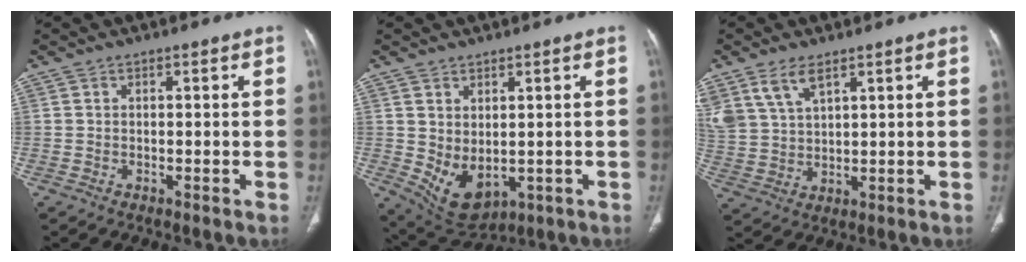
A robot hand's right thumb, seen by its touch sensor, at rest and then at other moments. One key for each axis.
{"total": 7.9, "fx": -0.4, "fy": 5.0, "fz": 6.1, "tx": -0.094, "ty": -0.008, "tz": 0.024}
{"total": 8.3, "fx": 5.2, "fy": 4.1, "fz": 5.0, "tx": -0.100, "ty": -0.010, "tz": 0.116}